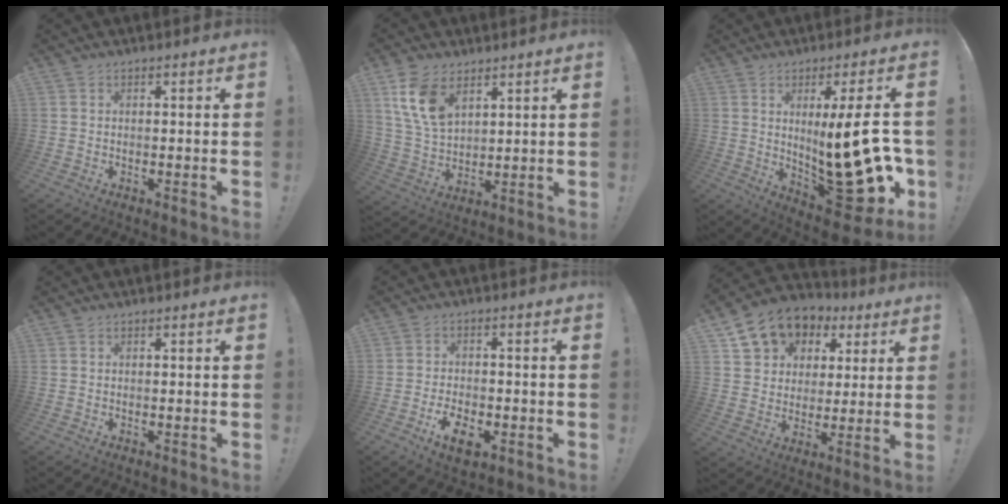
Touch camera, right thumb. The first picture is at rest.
{"total": 12.1, "force": [6.5, 7.5, 7.0], "torque": [-0.133, -0.021, 0.128]}
{"total": 22.9, "force": [-1.1, 7.3, 21.7], "torque": [-0.310, -0.013, -0.009]}
{"total": 0.0}
{"total": 7.2, "force": [-3.6, 3.8, 5.0], "torque": [-0.082, 0.008, -0.061]}
{"total": 11.5, "force": [6.4, 8.8, 3.6], "torque": [-0.059, -0.042, 0.129]}